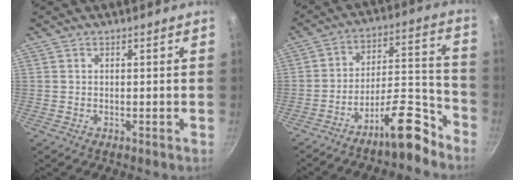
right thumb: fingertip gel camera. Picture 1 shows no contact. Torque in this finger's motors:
{"motor_torque": [1.30, 1.07, 0.09, -0.14, 0.10]}